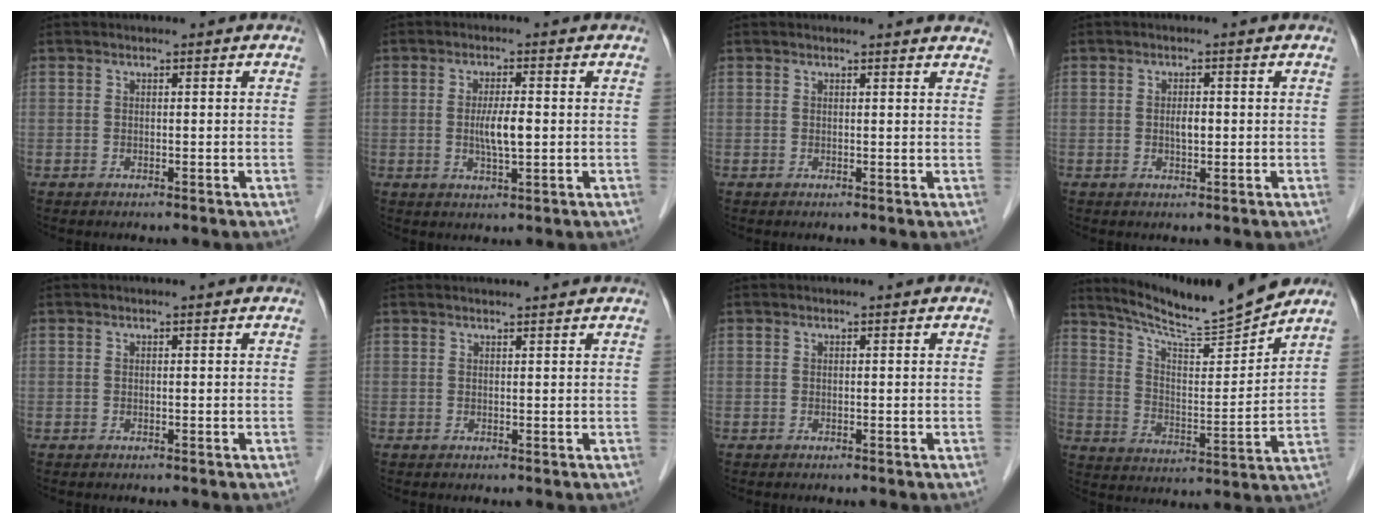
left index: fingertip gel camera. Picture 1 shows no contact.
{"total": 4.3, "force": [-0.2, 0.7, 4.2], "torque": [-0.083, -0.005, -0.002]}
{"total": 7.2, "force": [7.0, 0.6, 1.6], "torque": [-0.008, -0.004, 0.050]}
{"total": 1.8, "force": [0.0, 0.7, 1.6], "torque": [-0.029, 0.001, 0.000]}
{"total": 0.0}
{"total": 3.3, "force": [3.2, -0.2, 0.8], "torque": [-0.010, 0.018, 0.039]}
{"total": 0.0}
{"total": 13.3, "force": [12.6, -1.0, 4.1], "torque": [-0.076, -0.008, 0.208]}